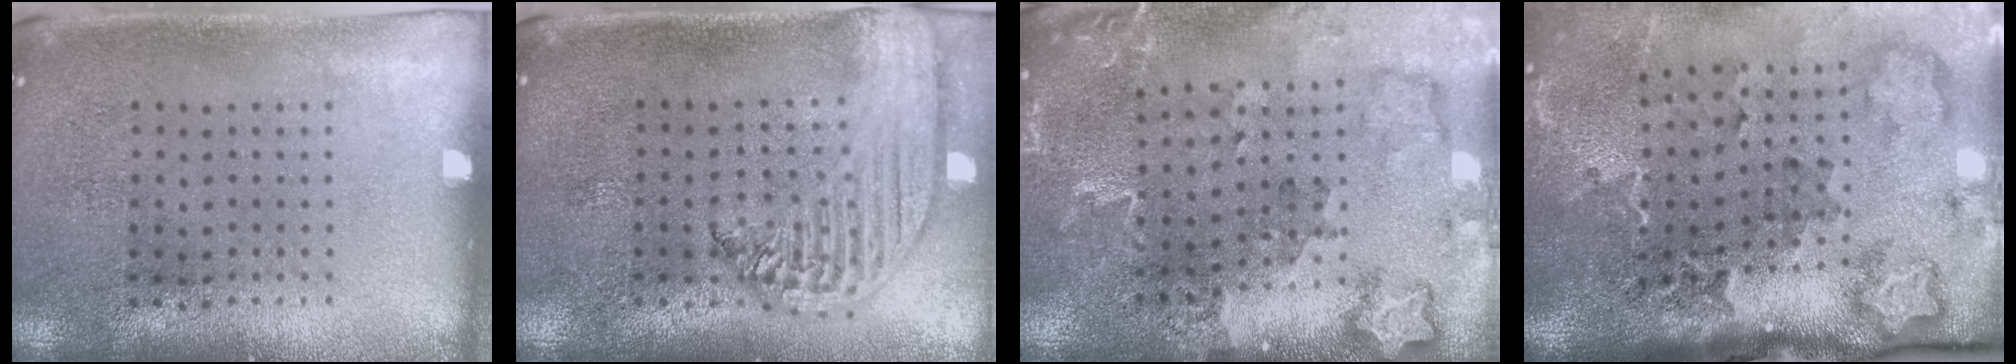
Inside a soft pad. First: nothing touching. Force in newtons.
{"total": 2.5, "press": 2.1, "slide": 1.4}
{"total": 1.8, "press": 1.7, "slide": 0.4}
{"total": 3.5, "press": 2.3, "slide": 2.6}